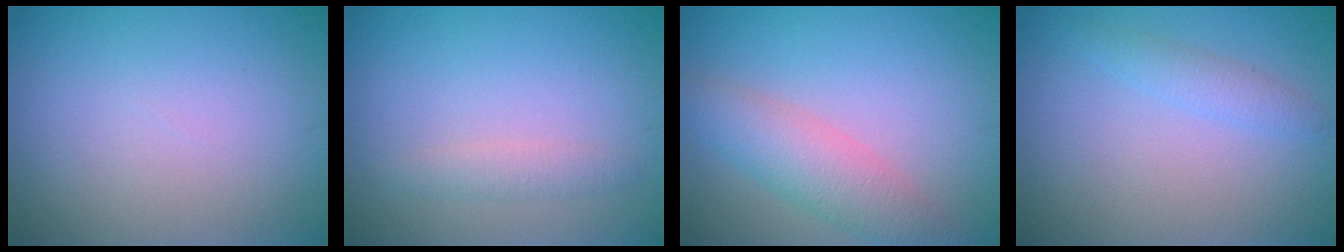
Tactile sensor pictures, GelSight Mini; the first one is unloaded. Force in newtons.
{"total": 1.4, "press": 1.4, "slide": 0.0}
{"total": 4.1, "press": 4.1, "slide": 0.0}
{"total": 1.5, "press": 1.5, "slide": 0.0}